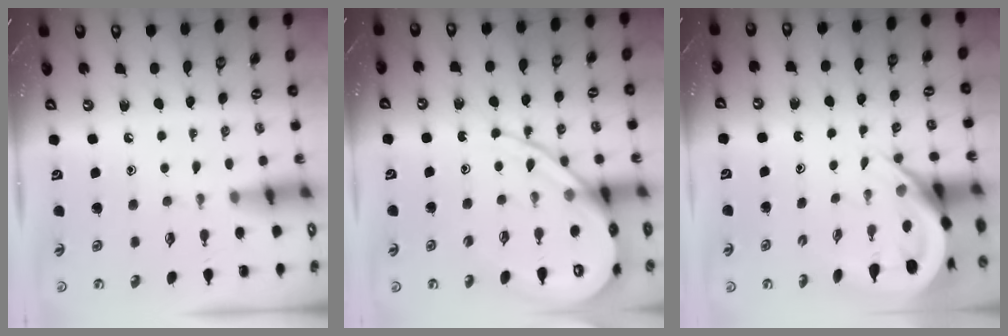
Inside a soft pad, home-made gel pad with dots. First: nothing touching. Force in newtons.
{"total": 13.7, "press": 13.6, "slide": 1.4}
{"total": 7.5, "press": 7.5, "slide": 1.1}